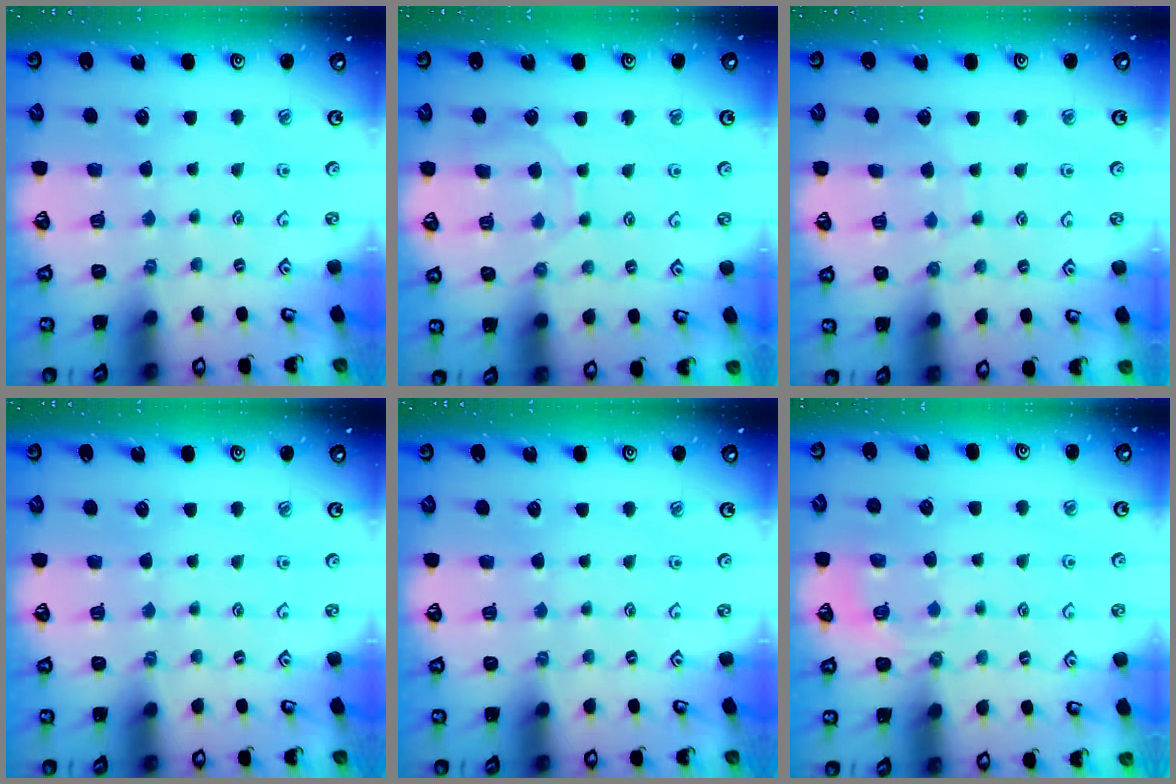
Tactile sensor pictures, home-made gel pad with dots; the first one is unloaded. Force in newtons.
{"total": 5.9, "press": 5.9, "slide": 0.6}
{"total": 6.3, "press": 6.2, "slide": 0.5}
{"total": 0.0}
{"total": 0.0}
{"total": 4.4, "press": 4.2, "slide": 1.6}